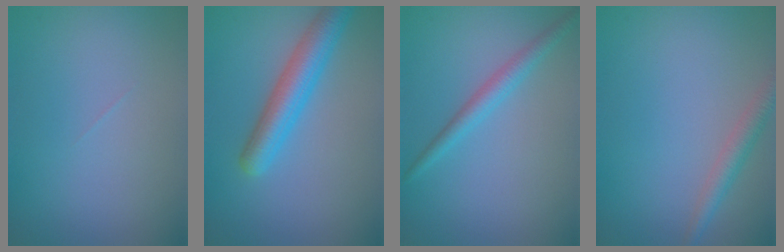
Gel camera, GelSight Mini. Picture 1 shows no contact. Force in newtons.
{"total": 4.5, "press": 4.5, "slide": 0.2}
{"total": 2.1, "press": 2.1, "slide": 0.1}
{"total": 2.4, "press": 2.4, "slide": 0.0}